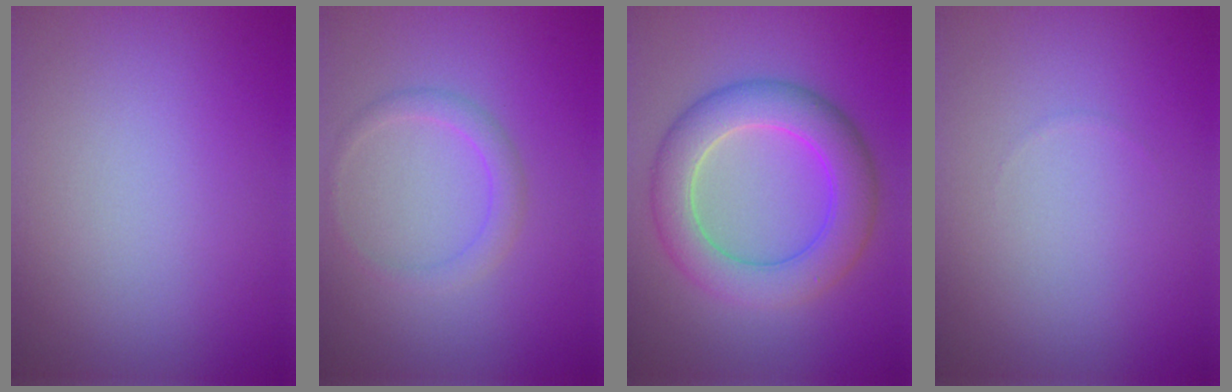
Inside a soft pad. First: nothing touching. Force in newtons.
{"total": 1.8, "press": 1.8, "slide": 0.0}
{"total": 6.5, "press": 6.5, "slide": 0.3}
{"total": 0.0}